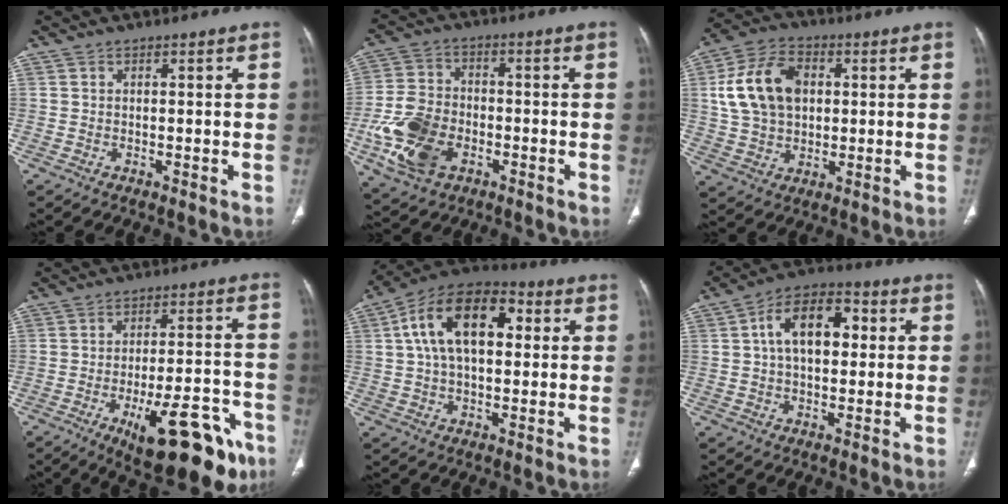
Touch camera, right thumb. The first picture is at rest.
{"total": 13.4, "force": [-4.4, 9.1, 8.8], "torque": [-0.171, 0.013, -0.080]}
{"total": 14.5, "force": [2.6, 10.3, 9.9], "torque": [-0.167, 0.012, 0.046]}
{"total": 18.8, "force": [-9.7, 7.0, 14.6], "torque": [-0.149, 0.050, -0.125]}
{"total": 17.1, "force": [3.7, 9.9, 13.5], "torque": [-0.213, 0.026, 0.054]}
{"total": 12.5, "force": [2.0, 7.6, 9.8], "torque": [-0.144, 0.025, 0.025]}